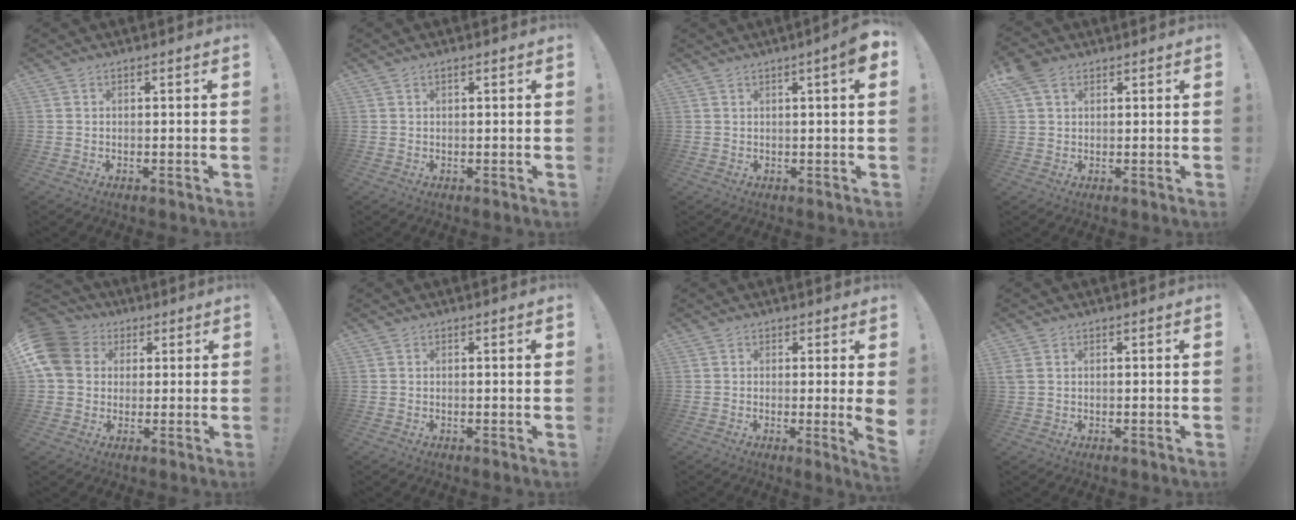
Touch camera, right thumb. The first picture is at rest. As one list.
[{"total": 0.5, "force": [0.2, 0.0, 0.5], "torque": [-0.018, 0.004, 0.005]}, {"total": 4.3, "force": [1.7, 0.0, 3.9], "torque": [-0.057, -0.011, 0.023]}, {"total": 5.9, "force": [2.9, 4.1, 3.1], "torque": [-0.049, -0.004, 0.058]}, {"total": 13.6, "force": [3.3, 11.3, 6.7], "torque": [-0.105, -0.004, 0.068]}, {"total": 0.9, "force": [0.3, -0.1, 0.9], "torque": [-0.016, 0.000, 0.003]}, {"total": 4.3, "force": [0.3, -0.4, 4.3], "torque": [-0.065, -0.015, 0.007]}, {"total": 1.9, "force": [0.7, 1.2, 1.3], "torque": [-0.032, 0.007, 0.016]}]